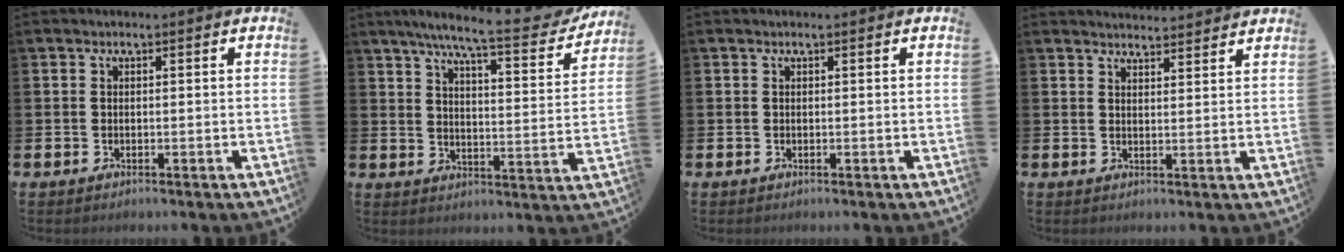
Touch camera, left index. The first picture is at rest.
{"total": 8.7, "force": [7.5, 0.7, 4.3], "torque": [-0.095, -0.048, 0.125]}
{"total": 0.0}
{"total": 3.4, "force": [3.4, 0.1, -0.2], "torque": [-0.003, -0.020, 0.062]}